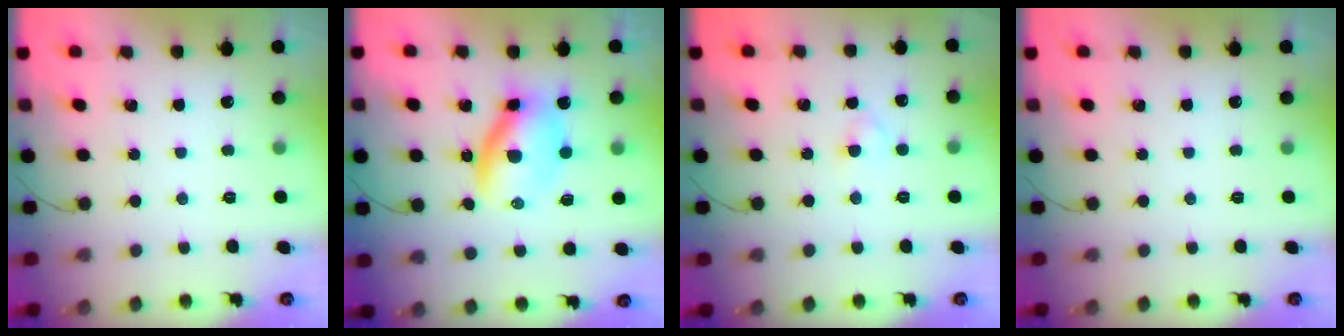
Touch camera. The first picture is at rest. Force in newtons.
{"total": 8.0, "press": 7.7, "slide": 2.4}
{"total": 2.2, "press": 2.0, "slide": 1.1}
{"total": 0.0}